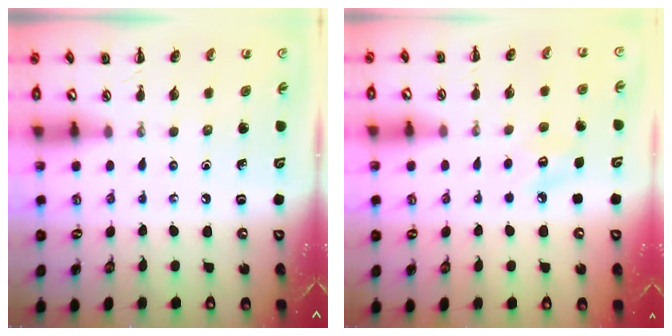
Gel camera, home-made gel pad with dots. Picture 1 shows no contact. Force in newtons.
{"total": 7.1, "press": 6.9, "slide": 1.8}